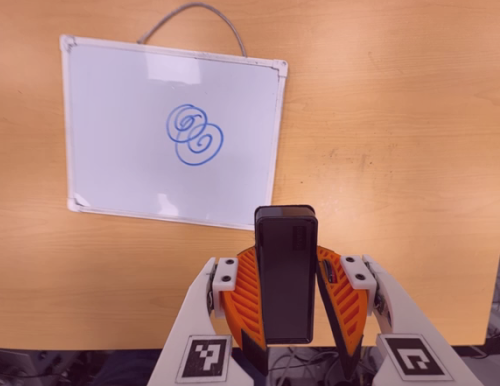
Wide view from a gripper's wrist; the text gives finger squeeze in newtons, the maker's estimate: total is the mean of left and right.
{"total": 6.6, "left": 5.9, "right": 7.4}